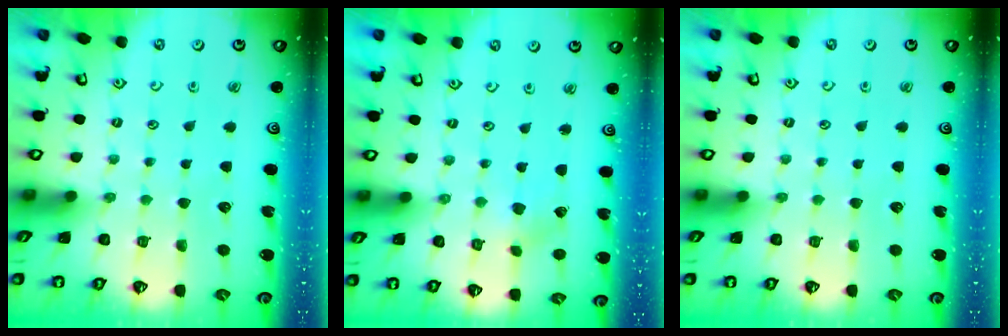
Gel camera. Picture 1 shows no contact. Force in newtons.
{"total": 1.4, "press": 1.4, "slide": 0.2}
{"total": 0.0}